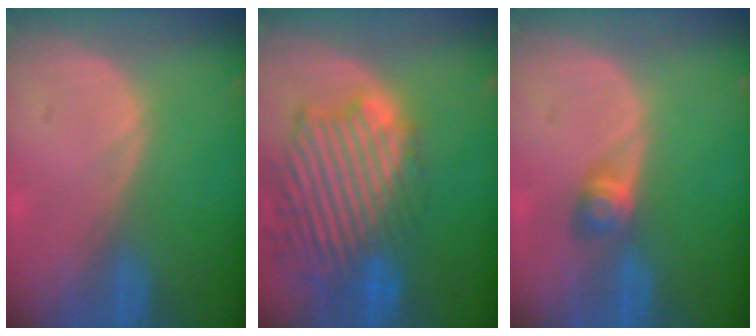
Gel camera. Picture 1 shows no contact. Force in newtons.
{"total": 13.9, "press": 11.7, "slide": 7.4}
{"total": 2.9, "press": 2.6, "slide": 1.4}